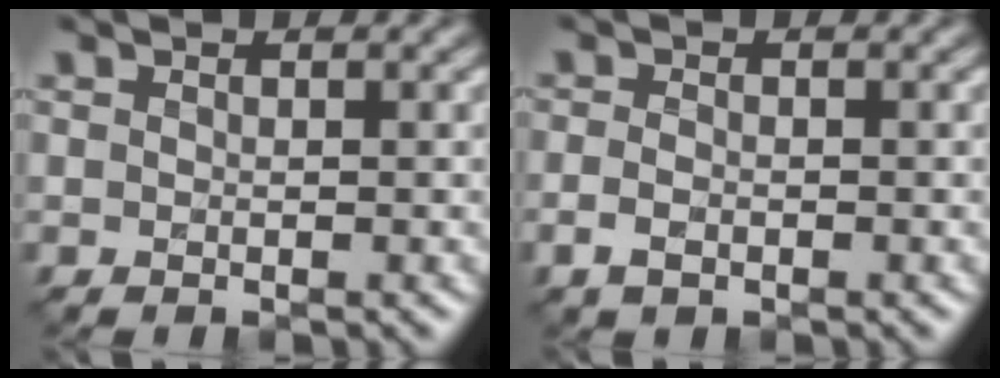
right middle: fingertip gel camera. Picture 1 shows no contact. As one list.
[{"total": 1.6, "force": [-0.6, 1.0, 1.1], "torque": [-0.024, -0.004, -0.015]}]